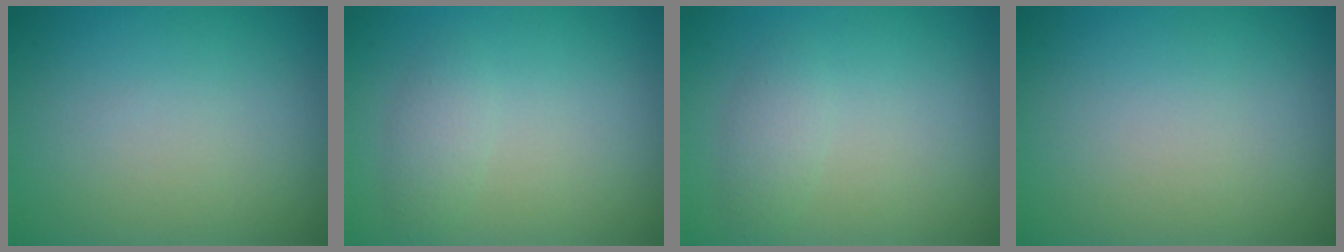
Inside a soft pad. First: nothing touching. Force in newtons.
{"total": 1.5, "press": 1.5, "slide": 0.1}
{"total": 1.5, "press": 1.5, "slide": 0.1}
{"total": 0.0}